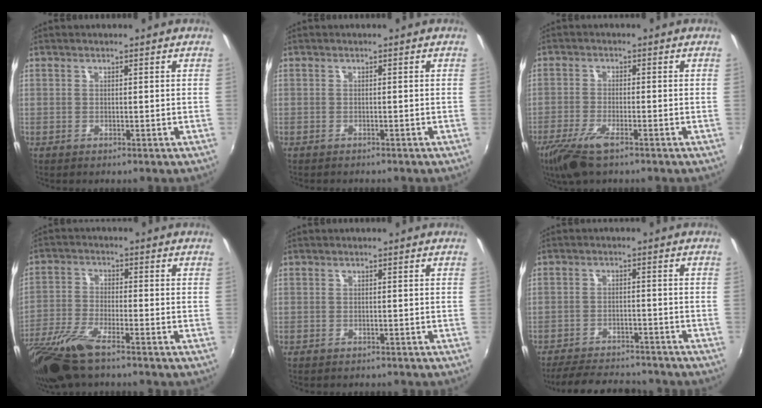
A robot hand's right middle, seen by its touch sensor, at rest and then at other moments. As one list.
[{"total": 1.0, "force": [-1.0, 0.2, 0.3], "torque": [-0.008, -0.004, -0.013]}, {"total": 7.4, "force": [-5.0, 1.8, 5.2], "torque": [-0.128, -0.022, -0.099]}, {"total": 12.1, "force": [-9.2, 2.2, 7.5], "torque": [-0.169, -0.038, -0.181]}, {"total": 1.6, "force": [-1.5, 0.4, 0.4], "torque": [-0.012, -0.008, -0.019]}, {"total": 14.1, "force": [-12.5, 3.9, 5.2], "torque": [-0.119, -0.001, -0.175]}]